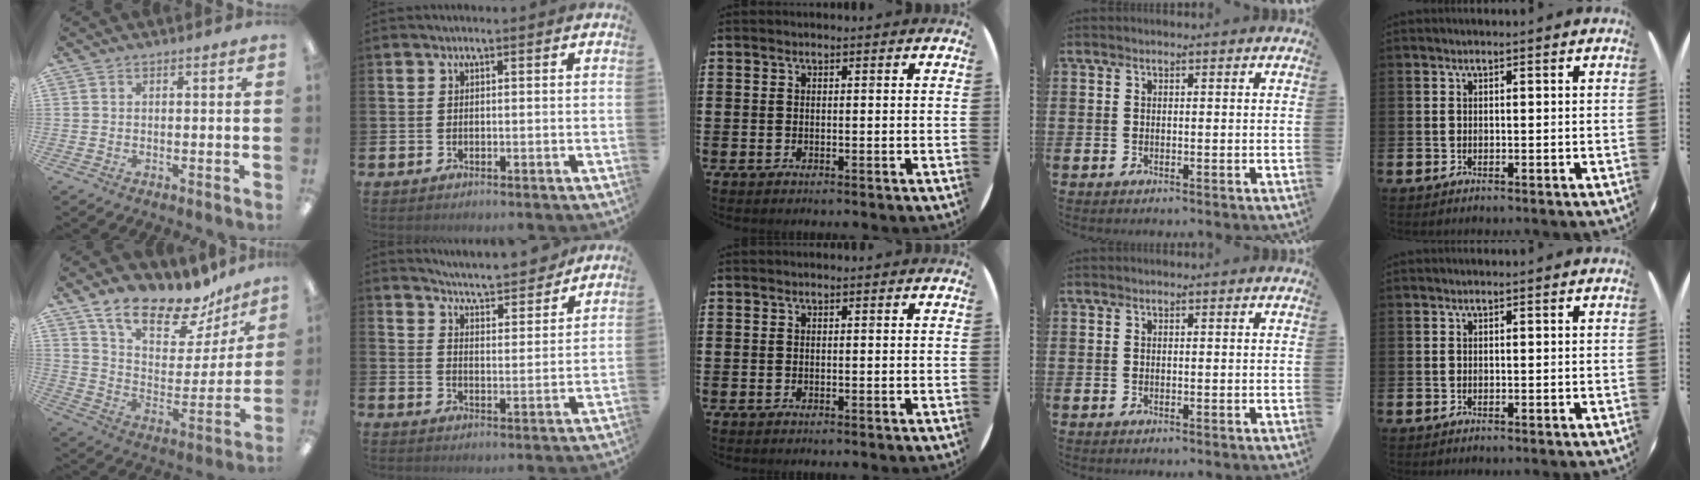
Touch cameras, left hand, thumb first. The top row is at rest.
{"thumb": {"total": 17.8, "force": [13.9, 7.2, 8.5], "torque": [-0.141, -0.096, 0.240]}, "index": {"total": 5.5, "force": [5.5, 0.3, 0.6], "torque": [-0.019, -0.054, 0.089]}}